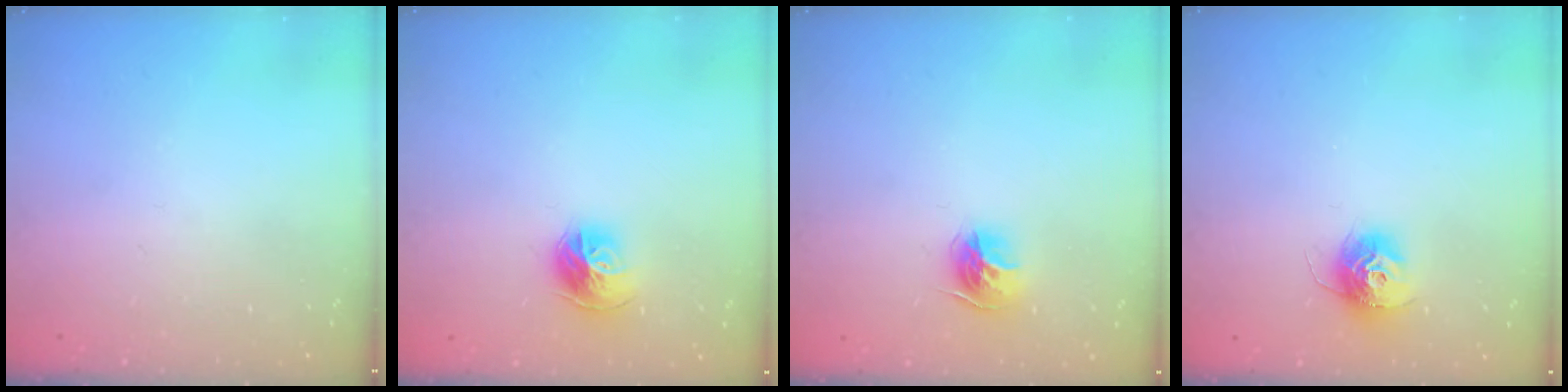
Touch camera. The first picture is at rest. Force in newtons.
{"total": 10.6, "press": 10.5, "slide": 1.2}
{"total": 10.3, "press": 10.3, "slide": 0.6}
{"total": 11.5, "press": 11.4, "slide": 0.8}